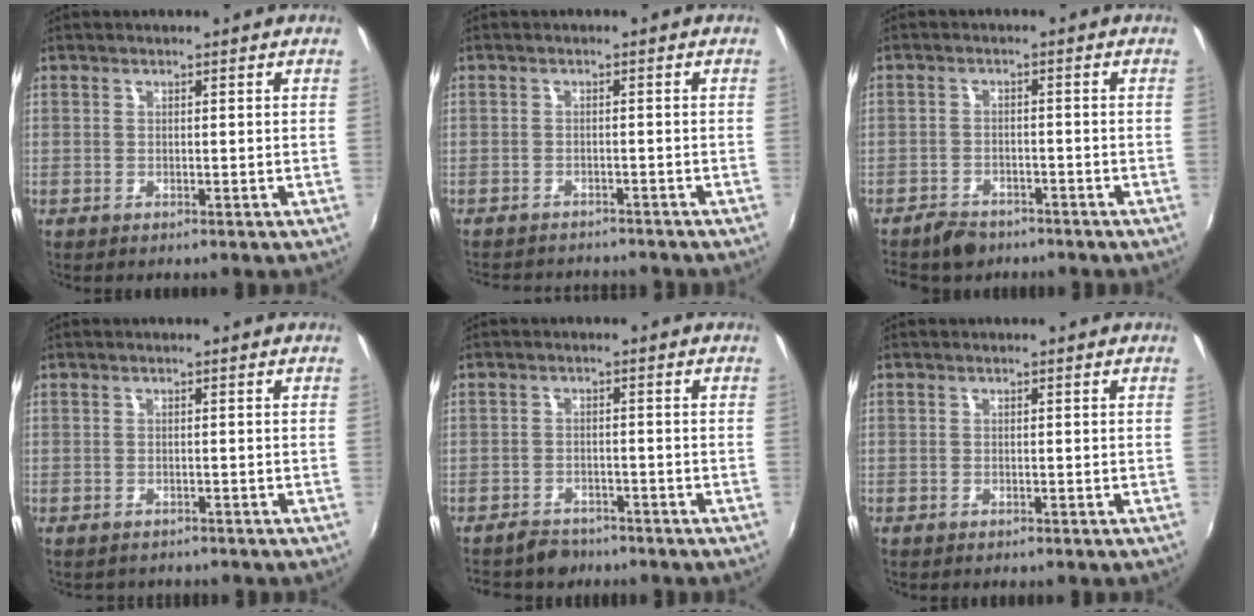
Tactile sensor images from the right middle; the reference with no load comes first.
{"total": 8.0, "force": [-7.4, 1.8, 2.3], "torque": [-0.061, -0.012, -0.107]}
{"total": 4.9, "force": [-4.1, 2.5, 1.1], "torque": [-0.041, 0.001, -0.069]}
{"total": 1.6, "force": [-1.4, 0.6, 0.3], "torque": [-0.010, -0.005, -0.018]}
{"total": 4.5, "force": [-4.0, 2.0, 0.6], "torque": [-0.029, 0.001, -0.066]}
{"total": 0.6, "force": [-0.4, 0.4, -0.1], "torque": [-0.001, 0.003, -0.006]}